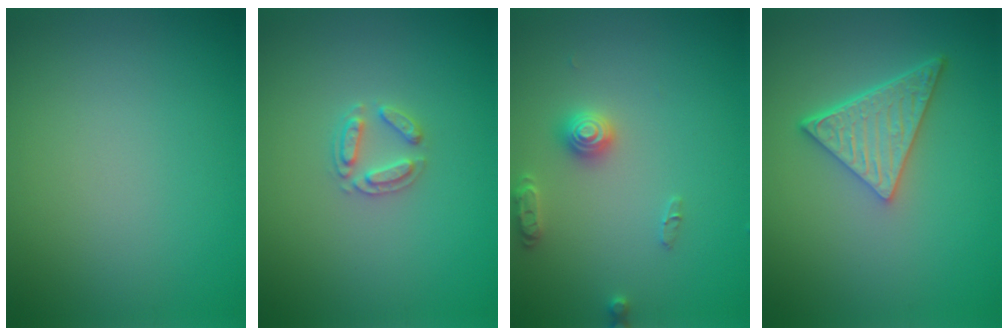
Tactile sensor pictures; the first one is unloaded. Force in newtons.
{"total": 1.9, "press": 1.9, "slide": 0.3}
{"total": 2.5, "press": 2.5, "slide": 0.4}
{"total": 5.3, "press": 3.9, "slide": 3.6}